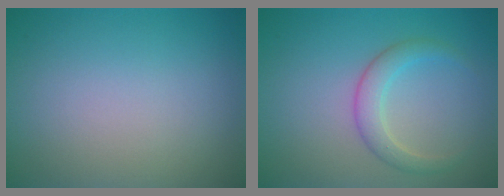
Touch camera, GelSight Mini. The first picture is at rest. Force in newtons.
{"total": 2.5, "press": 2.5, "slide": 0.2}